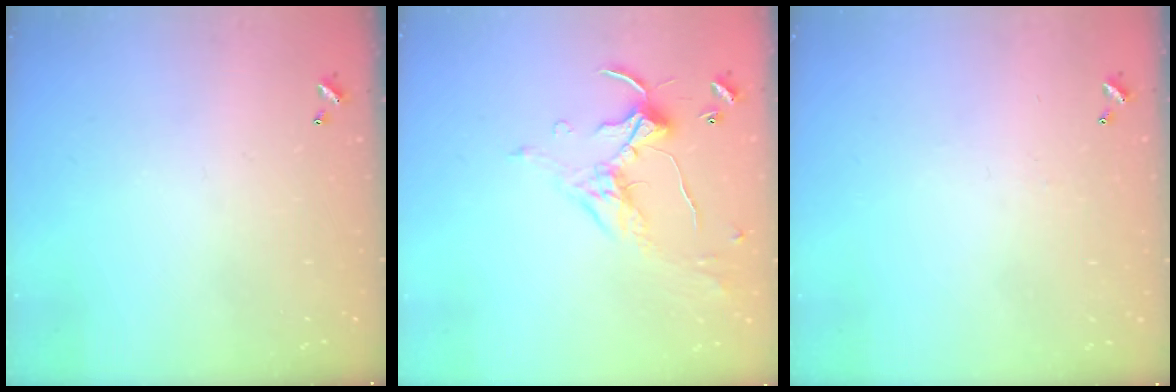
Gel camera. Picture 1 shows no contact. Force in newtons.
{"total": 1.7, "press": 1.5, "slide": 0.9}
{"total": 2.5, "press": 2.4, "slide": 0.6}